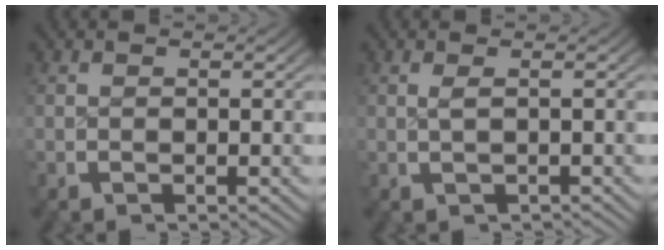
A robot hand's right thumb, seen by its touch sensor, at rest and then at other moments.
{"total": 0.0}